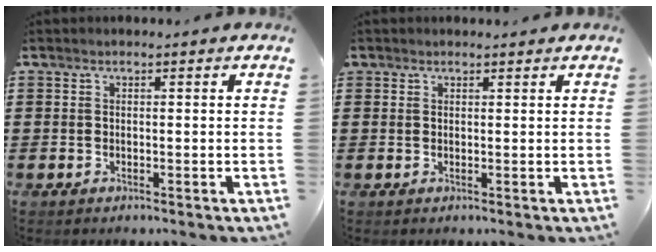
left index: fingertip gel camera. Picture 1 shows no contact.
{"total": 0.9, "force": [0.8, 0.4, 0.0], "torque": [-0.002, 0.002, 0.015]}